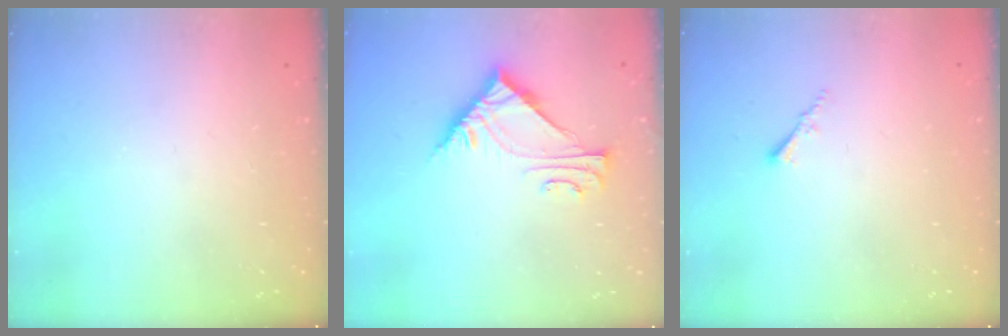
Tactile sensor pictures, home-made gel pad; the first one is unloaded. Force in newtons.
{"total": 7.4, "press": 7.4, "slide": 0.4}
{"total": 1.5, "press": 1.5, "slide": 0.4}